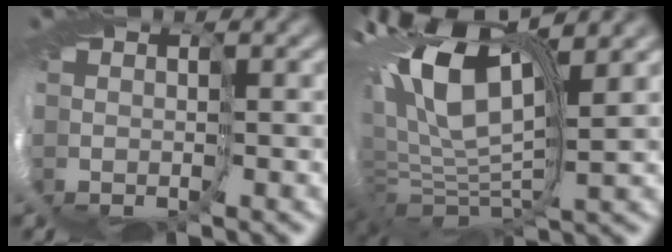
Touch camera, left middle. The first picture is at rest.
{"total": 12.6, "force": [4.0, 6.2, 10.2], "torque": [-0.225, 0.009, 0.068]}